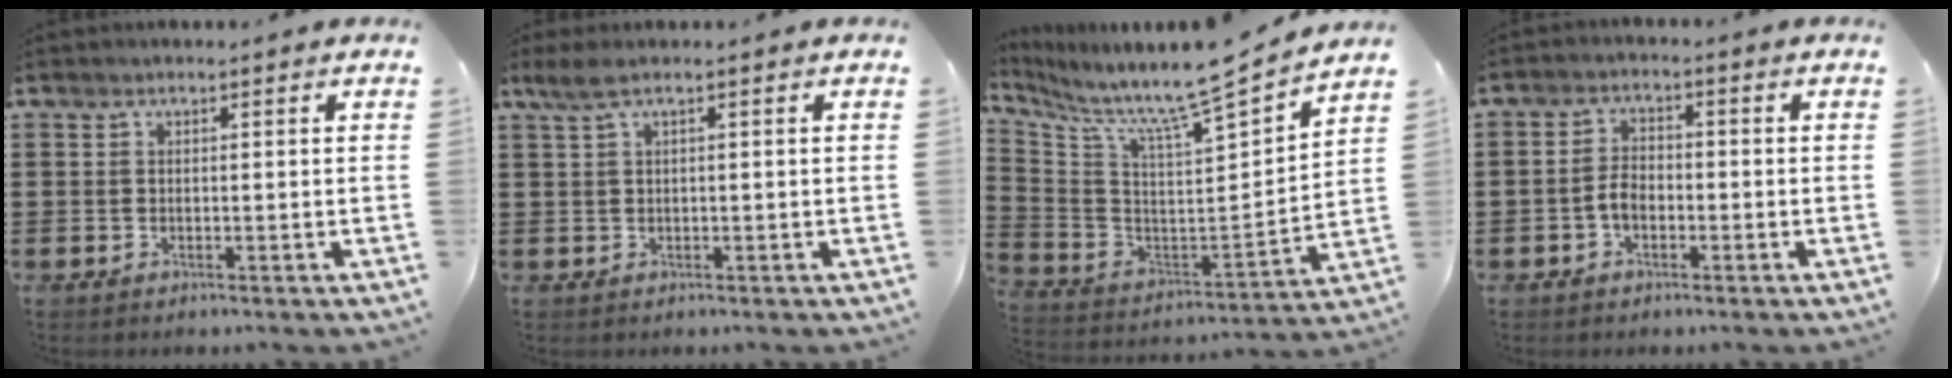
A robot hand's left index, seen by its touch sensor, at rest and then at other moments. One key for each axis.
{"total": 1.9, "fx": 0.4, "fy": 0.2, "fz": 1.8, "tx": -0.043, "ty": -0.004, "tz": 0.005}
{"total": 8.7, "fx": 8.0, "fy": -0.6, "fz": 3.3, "tx": -0.096, "ty": -0.081, "tz": 0.119}
{"total": 3.1, "fx": -1.0, "fy": 1.7, "fz": 2.3, "tx": -0.059, "ty": -0.001, "tz": -0.024}